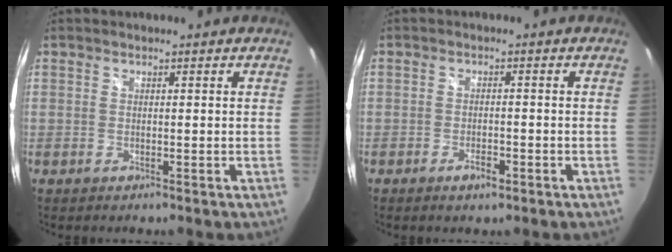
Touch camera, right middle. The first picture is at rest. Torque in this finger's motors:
{"motor_torque": [0.90, -1.24, 0.02, 0.01]}